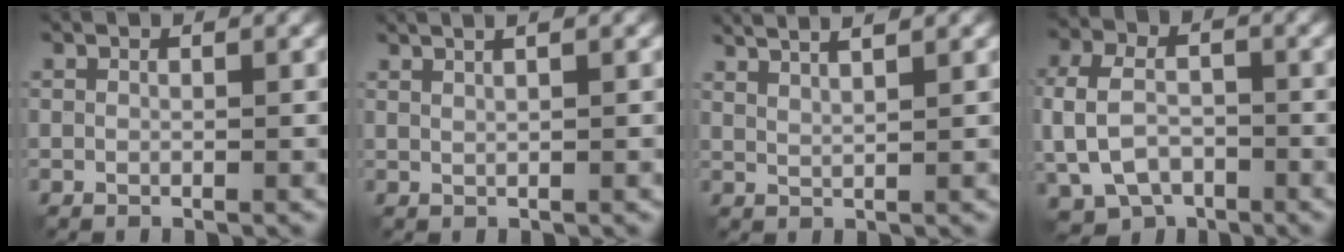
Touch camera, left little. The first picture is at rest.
{"total": 2.6, "force": [1.6, 0.9, 1.8], "torque": [-0.012, 0.013, 0.005]}
{"total": 4.4, "force": [3.3, 1.2, 2.7], "torque": [-0.023, 0.023, 0.026]}
{"total": 7.0, "force": [-1.8, 5.2, 4.4], "torque": [-0.090, -0.004, -0.031]}